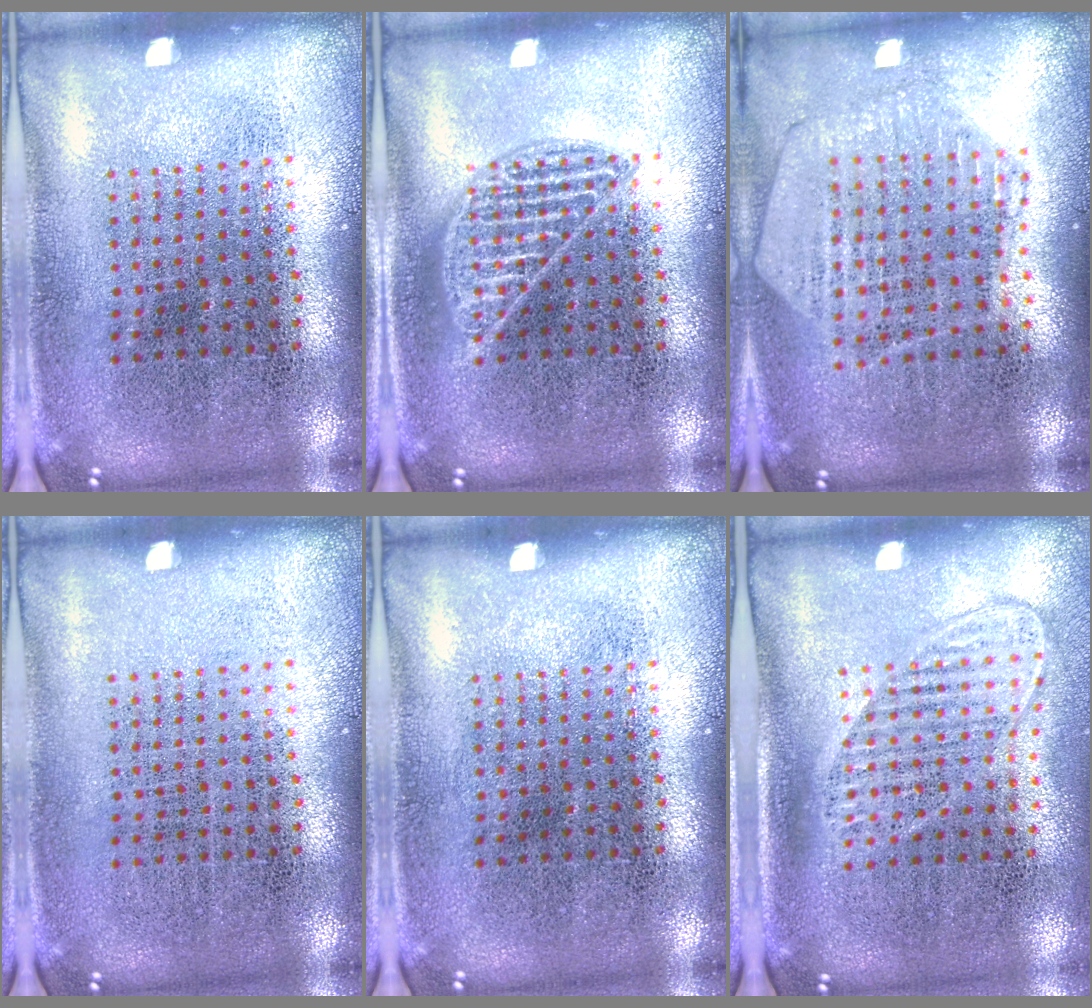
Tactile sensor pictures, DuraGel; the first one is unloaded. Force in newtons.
{"total": 1.8, "press": 1.8, "slide": 0.3}
{"total": 0.6, "press": 0.6, "slide": 0.1}
{"total": 0.0}
{"total": 0.0}
{"total": 1.5, "press": 1.2, "slide": 0.8}